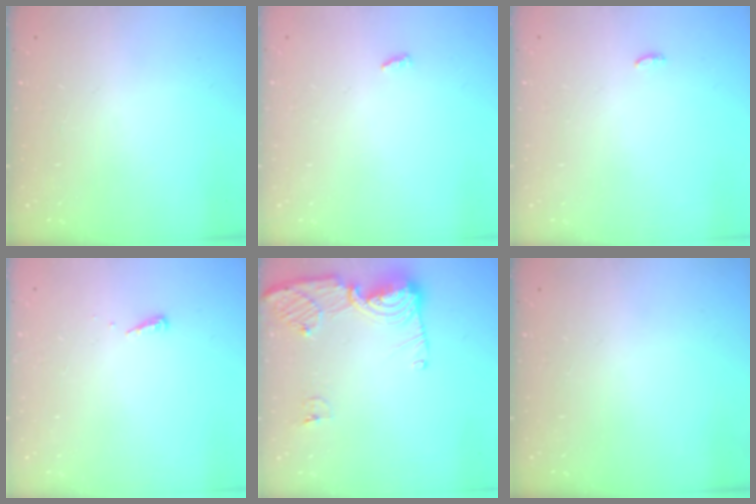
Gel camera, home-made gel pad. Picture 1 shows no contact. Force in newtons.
{"total": 2.7, "press": 2.7, "slide": 0.2}
{"total": 3.4, "press": 3.3, "slide": 1.0}
{"total": 3.9, "press": 3.9, "slide": 0.4}
{"total": 11.7, "press": 11.7, "slide": 1.2}
{"total": 0.0}